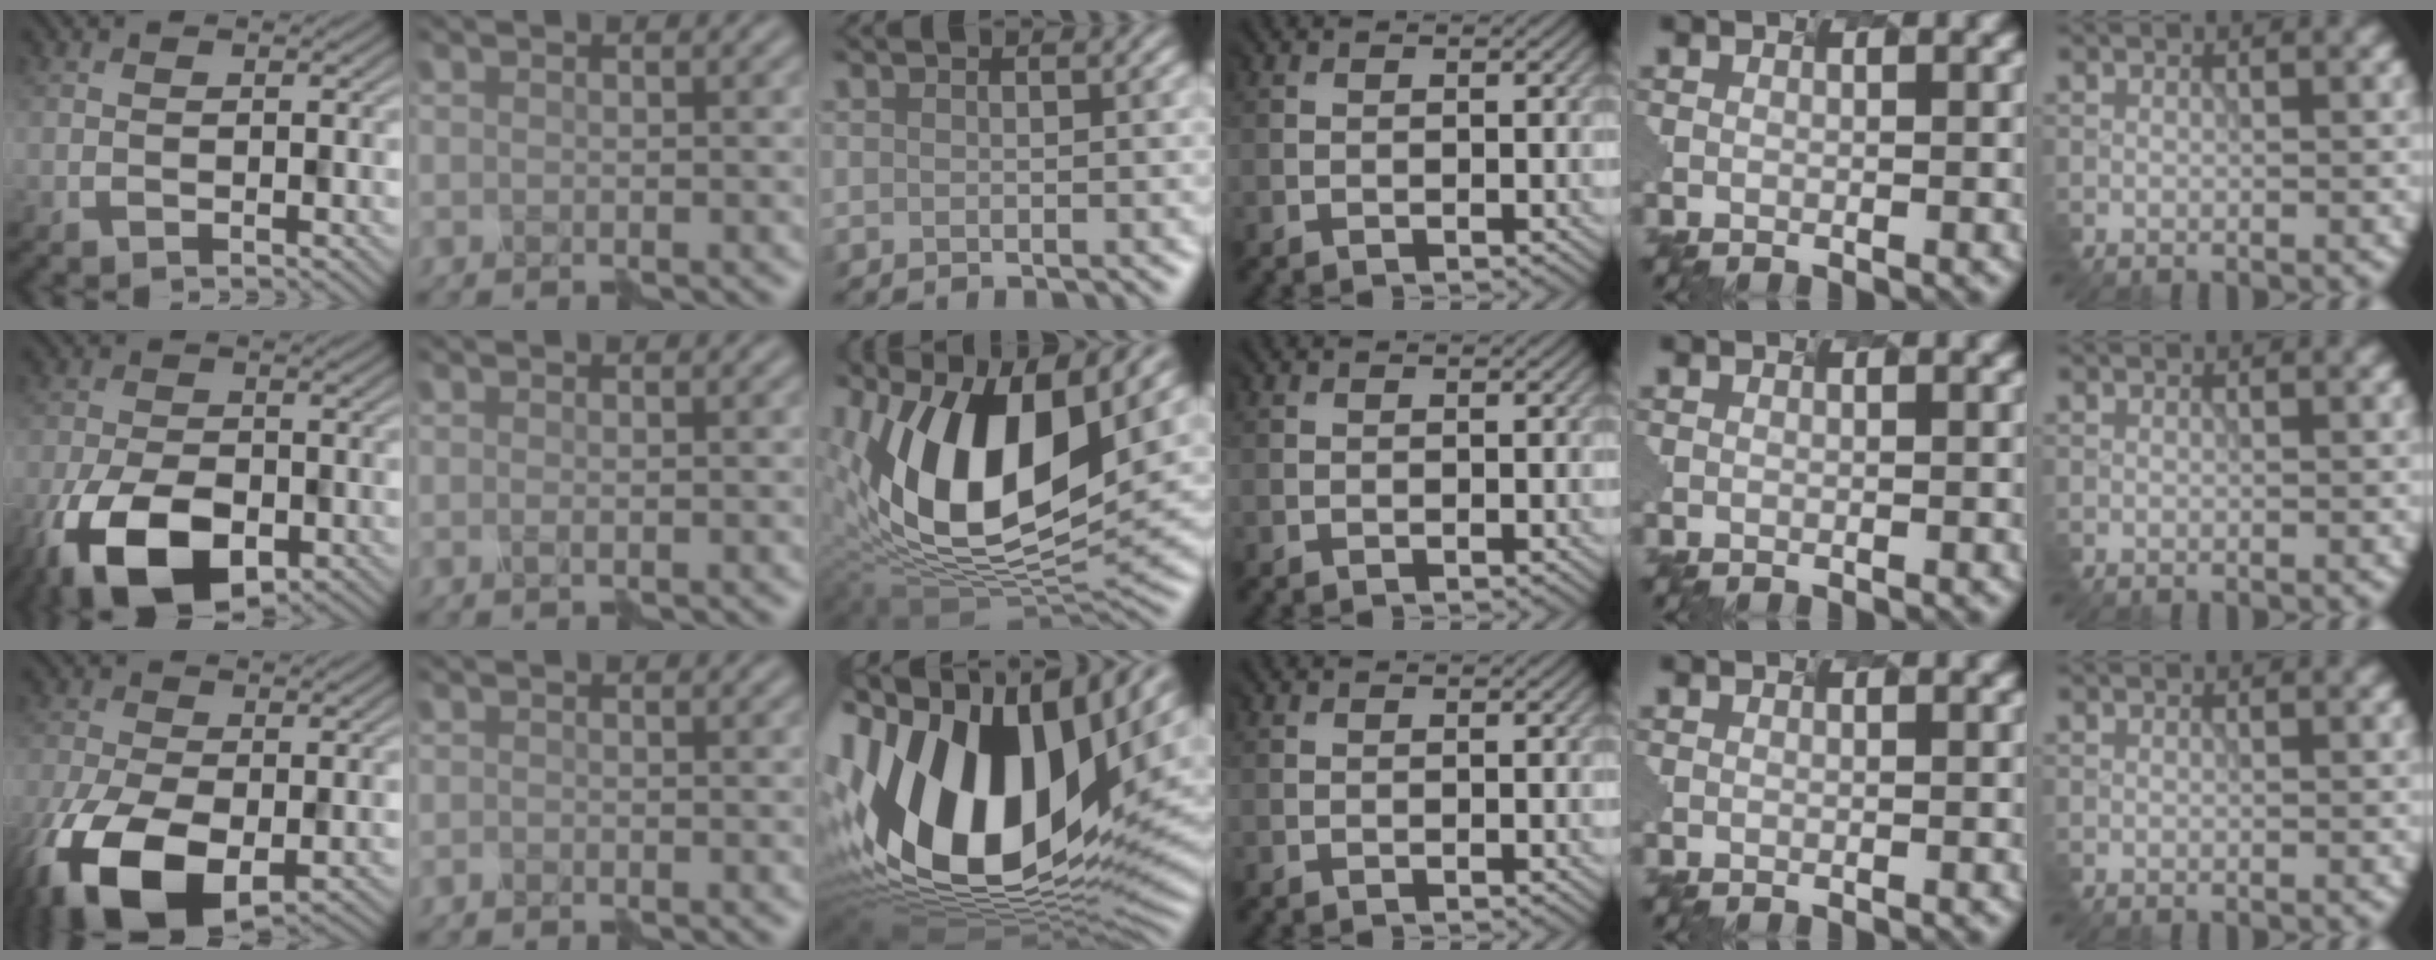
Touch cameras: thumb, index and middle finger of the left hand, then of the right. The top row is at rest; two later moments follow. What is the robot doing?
{"motion": "disassemble", "object": "velcro strap"}